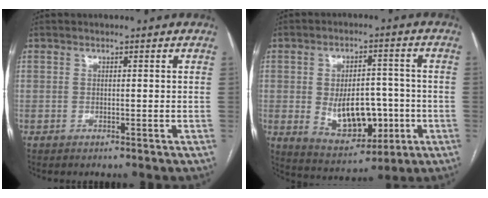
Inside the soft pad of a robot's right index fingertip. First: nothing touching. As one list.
[{"total": 11.7, "force": [-1.8, 6.7, 9.4], "torque": [-0.157, 0.007, -0.011]}]